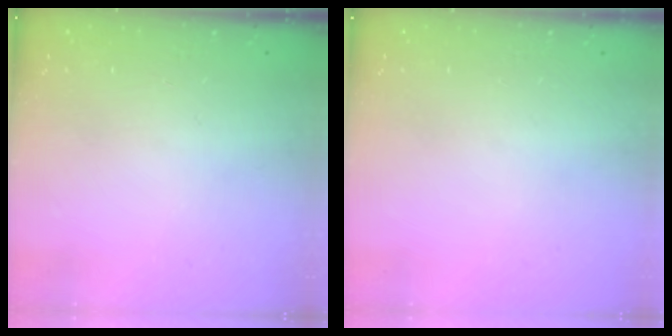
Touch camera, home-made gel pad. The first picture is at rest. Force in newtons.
{"total": 0.0}